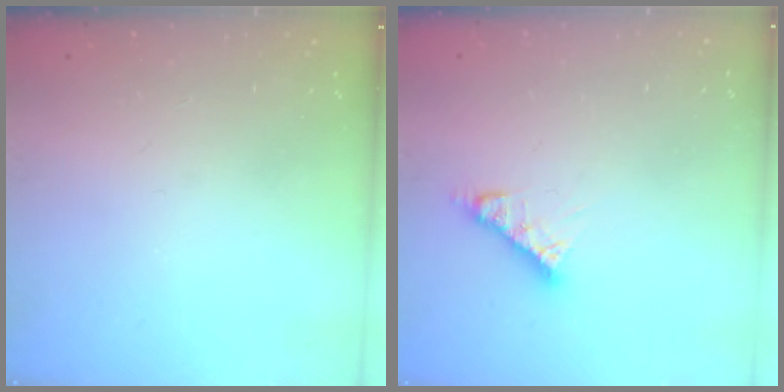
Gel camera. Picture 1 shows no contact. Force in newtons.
{"total": 6.6, "press": 6.6, "slide": 0.4}